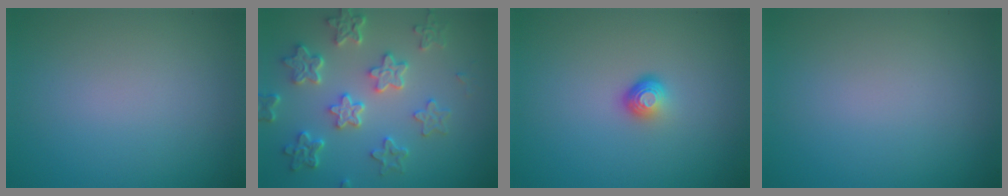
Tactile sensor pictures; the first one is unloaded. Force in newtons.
{"total": 5.9, "press": 4.5, "slide": 3.8}
{"total": 1.8, "press": 1.2, "slide": 1.4}
{"total": 0.0}